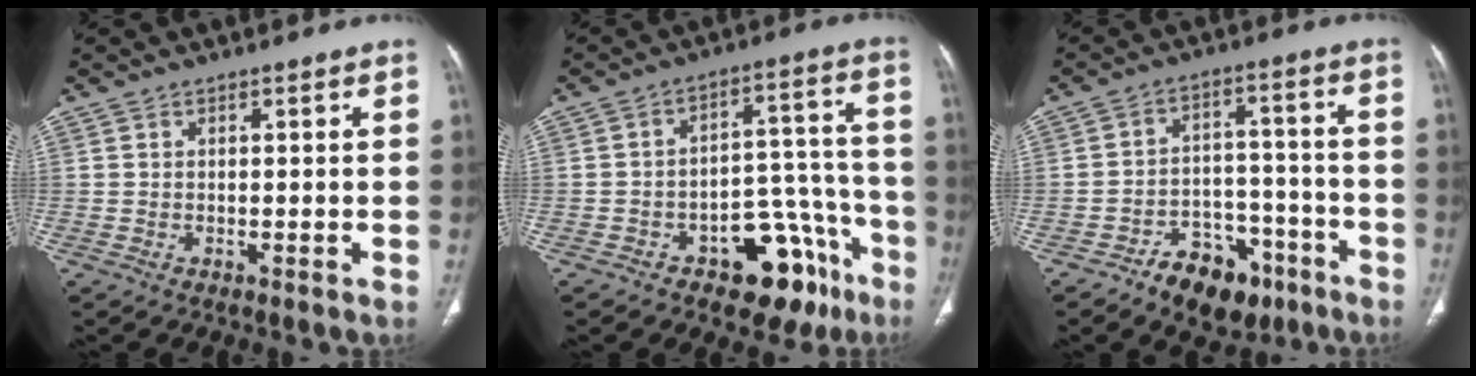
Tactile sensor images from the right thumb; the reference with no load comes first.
{"total": 16.0, "force": [-9.0, 8.7, 10.0], "torque": [-0.076, 0.085, -0.121]}
{"total": 11.8, "force": [-7.5, 7.2, 5.5], "torque": [-0.046, 0.063, -0.111]}